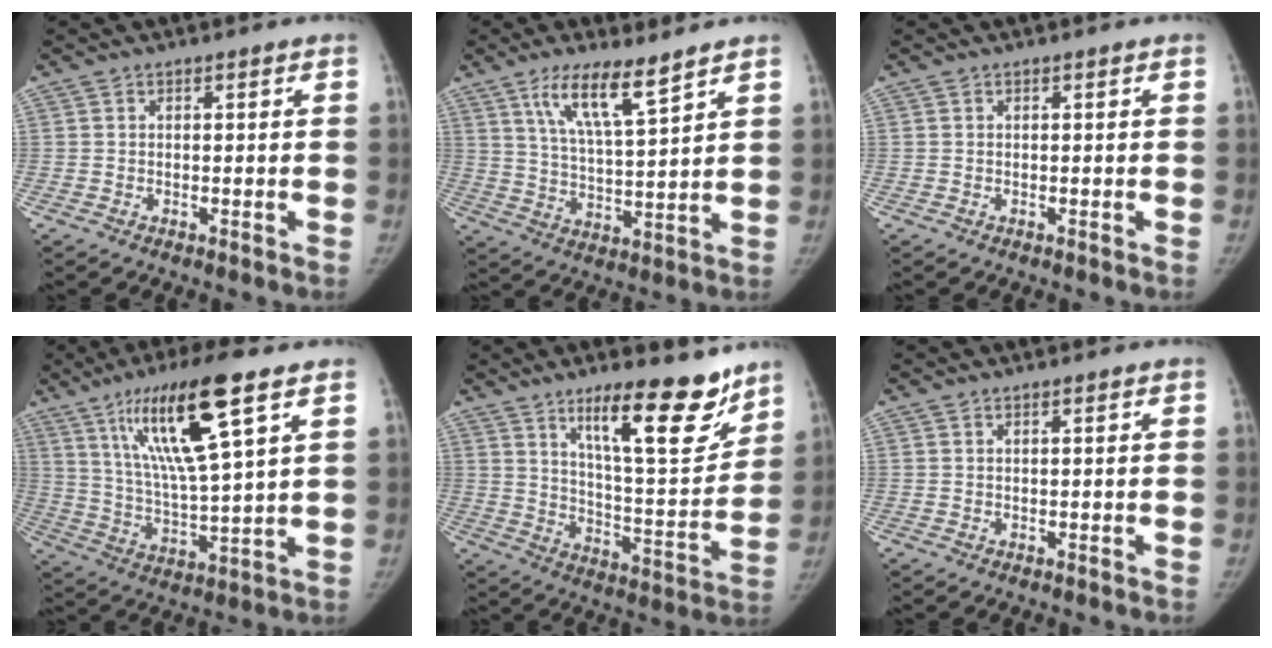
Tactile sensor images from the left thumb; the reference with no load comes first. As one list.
[{"total": 10.7, "force": [6.9, 2.0, 7.8], "torque": [-0.136, -0.040, 0.133]}, {"total": 0.0}, {"total": 18.1, "force": [9.1, 2.8, 15.4], "torque": [-0.279, -0.037, 0.171]}, {"total": 18.4, "force": [12.2, 4.8, 12.9], "torque": [-0.151, -0.088, 0.198]}, {"total": 0.0}]